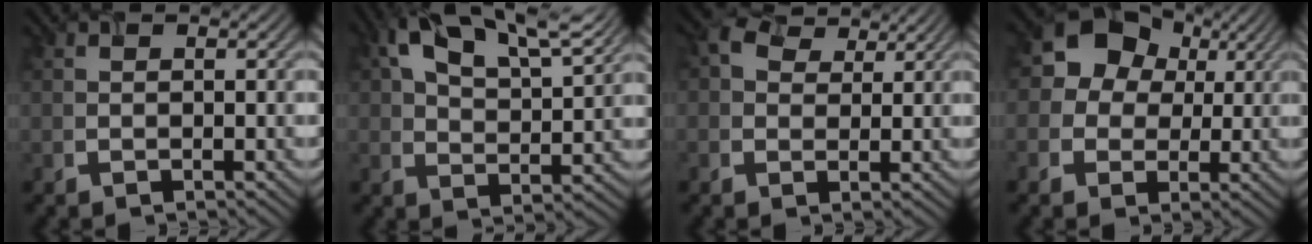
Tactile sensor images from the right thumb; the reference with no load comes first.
{"total": 10.6, "force": [6.0, 5.0, 7.1], "torque": [-0.141, 0.005, 0.112]}
{"total": 3.1, "force": [1.8, 2.3, 1.0], "torque": [-0.024, 0.002, 0.036]}
{"total": 11.0, "force": [2.7, 9.8, 4.2], "torque": [-0.106, 0.037, 0.030]}